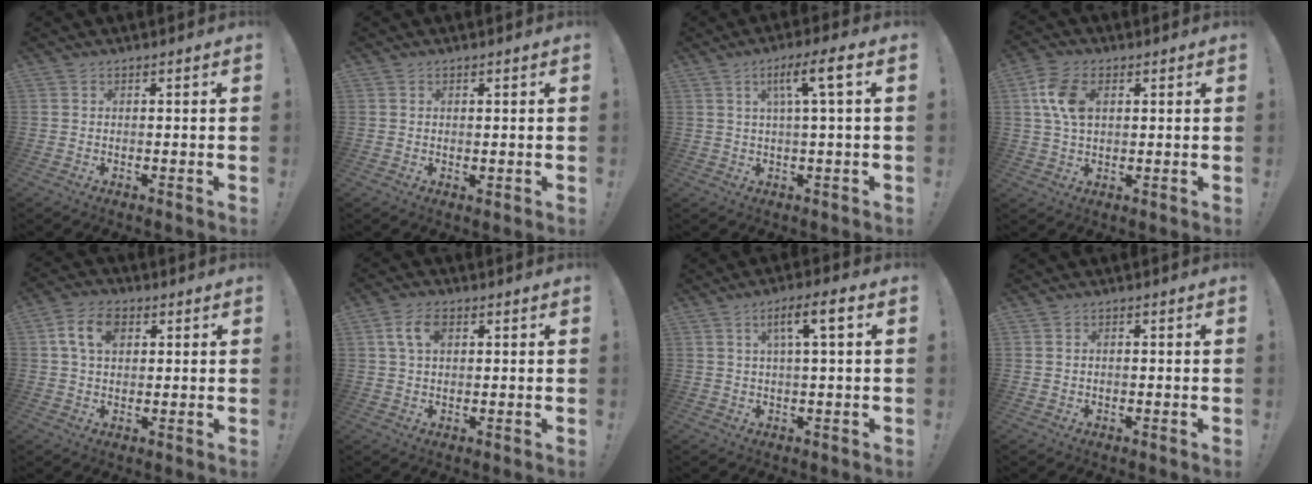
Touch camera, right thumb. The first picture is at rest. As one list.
[{"total": 0.6, "force": [0.4, 0.4, 0.2], "torque": [0.005, -0.002, 0.005]}, {"total": 7.9, "force": [2.1, 0.3, 7.6], "torque": [-0.136, 0.002, 0.027]}, {"total": 9.4, "force": [2.5, 5.9, 7.0], "torque": [-0.143, 0.003, 0.046]}, {"total": 8.8, "force": [2.7, 5.8, 6.0], "torque": [-0.109, 0.009, 0.050]}, {"total": 6.2, "force": [2.0, 3.5, 4.7], "torque": [-0.082, 0.003, 0.037]}, {"total": 6.8, "force": [1.8, 0.9, 6.5], "torque": [-0.107, 0.002, 0.022]}, {"total": 0.9, "force": [-0.2, 0.8, 0.4], "torque": [-0.014, 0.006, -0.004]}]